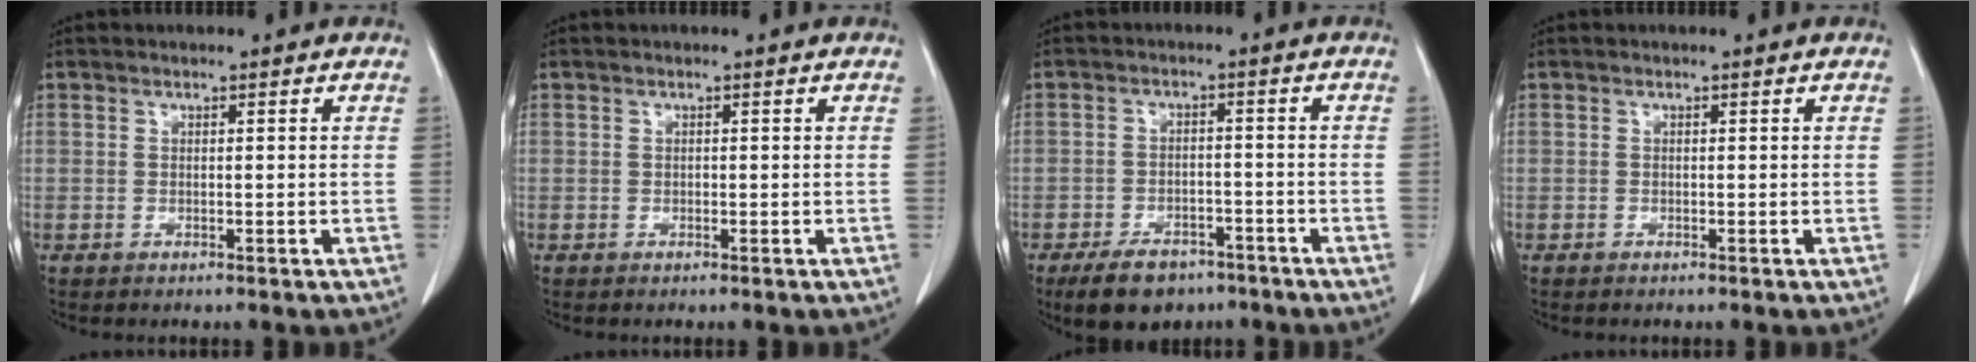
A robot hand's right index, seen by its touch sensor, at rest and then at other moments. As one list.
[{"total": 0.0}, {"total": 7.9, "force": [-5.8, 4.1, 3.4], "torque": [-0.058, 0.001, -0.089]}, {"total": 0.0}]